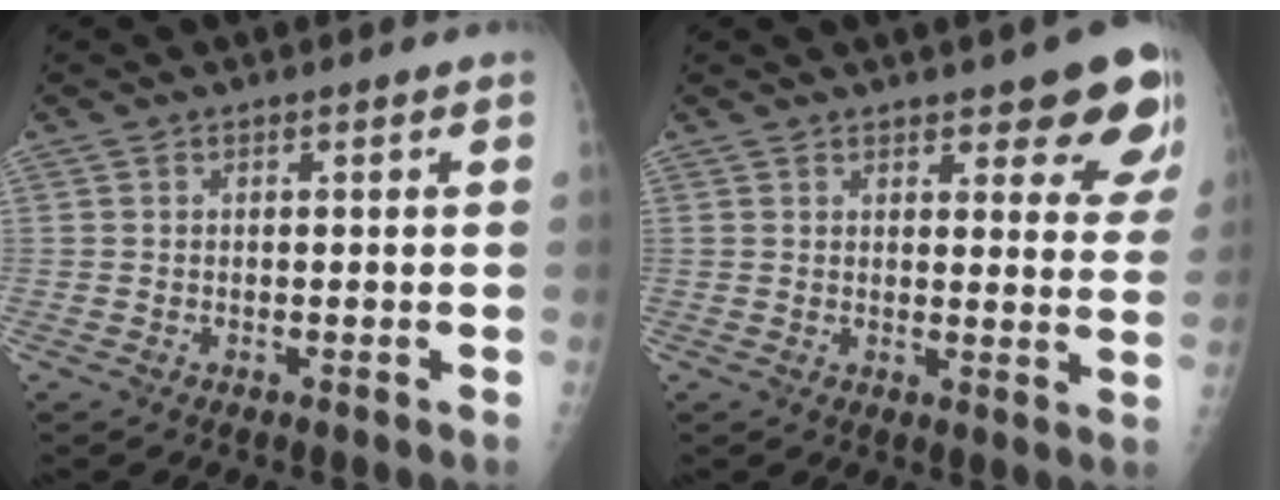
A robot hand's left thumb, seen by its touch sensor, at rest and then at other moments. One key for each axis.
{"total": 11.0, "fx": 7.2, "fy": 3.5, "fz": 7.6, "tx": -0.050, "ty": -0.035, "tz": 0.079}